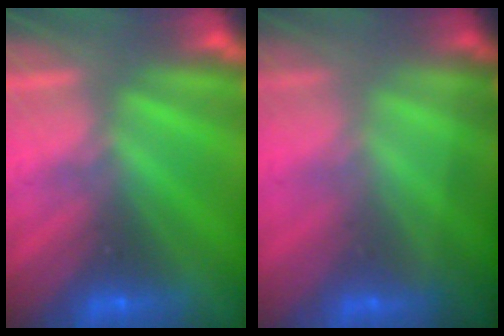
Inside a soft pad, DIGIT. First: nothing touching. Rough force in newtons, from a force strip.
{"total": 1.5}